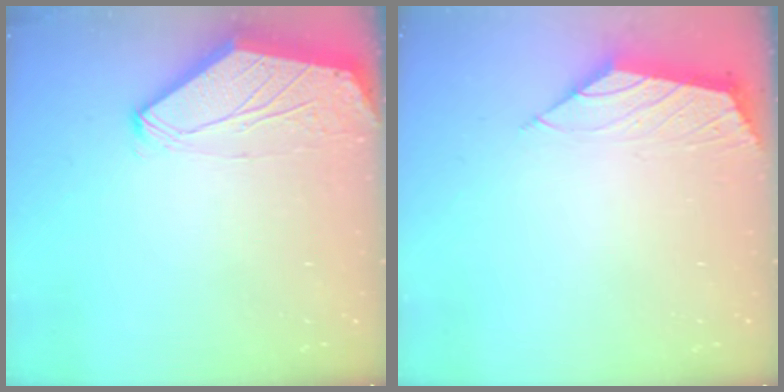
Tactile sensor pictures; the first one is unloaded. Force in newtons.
{"total": 1.6, "press": 1.5, "slide": 0.5}